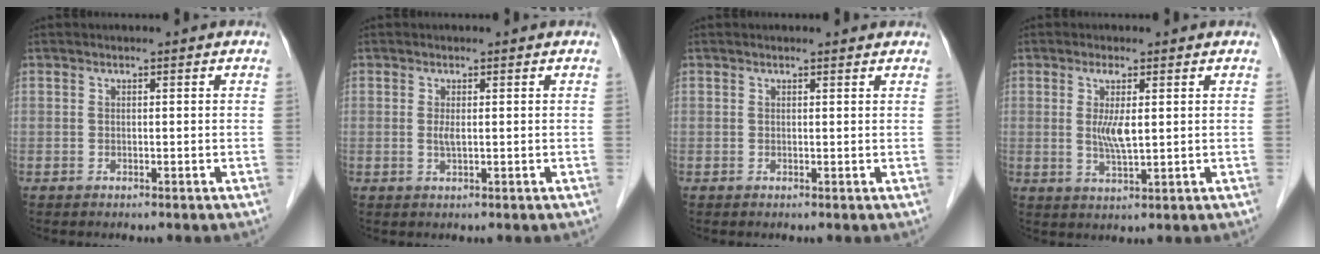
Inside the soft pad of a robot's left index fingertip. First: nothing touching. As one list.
[{"total": 1.4, "force": [0.1, 0.3, 1.3], "torque": [-0.031, -0.002, 0.003]}, {"total": 1.7, "force": [1.7, 0.4, 0.2], "torque": [-0.013, 0.002, 0.014]}, {"total": 4.3, "force": [0.7, 0.6, 4.2], "torque": [-0.086, -0.006, 0.016]}]